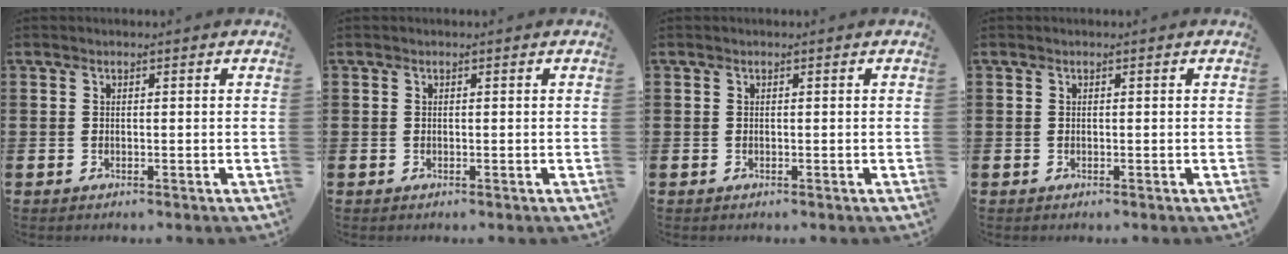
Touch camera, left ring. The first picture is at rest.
{"total": 0.0}
{"total": 0.0}
{"total": 0.0}